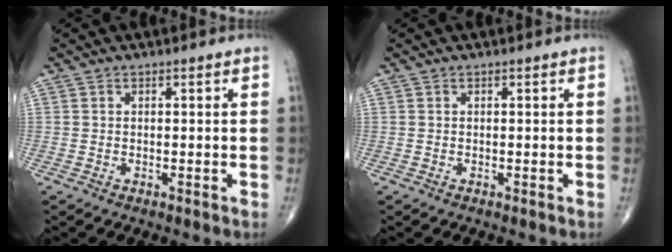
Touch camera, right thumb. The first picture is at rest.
{"total": 0.0}